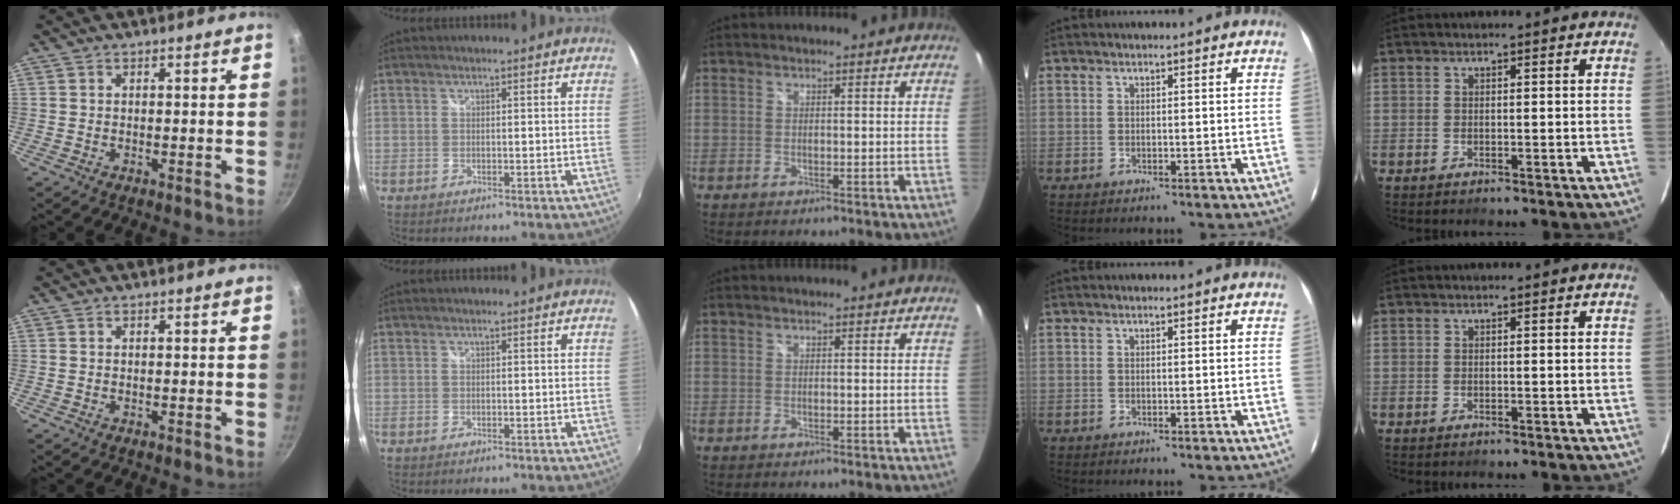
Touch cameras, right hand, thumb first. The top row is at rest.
{}